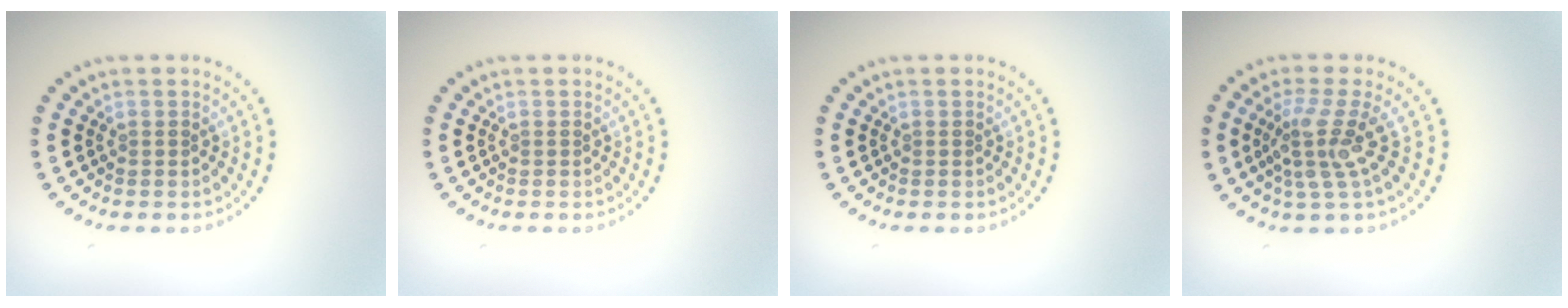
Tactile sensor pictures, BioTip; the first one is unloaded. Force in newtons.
{"total": 0.0}
{"total": 0.0}
{"total": 3.6, "press": 2.6, "slide": 2.5}